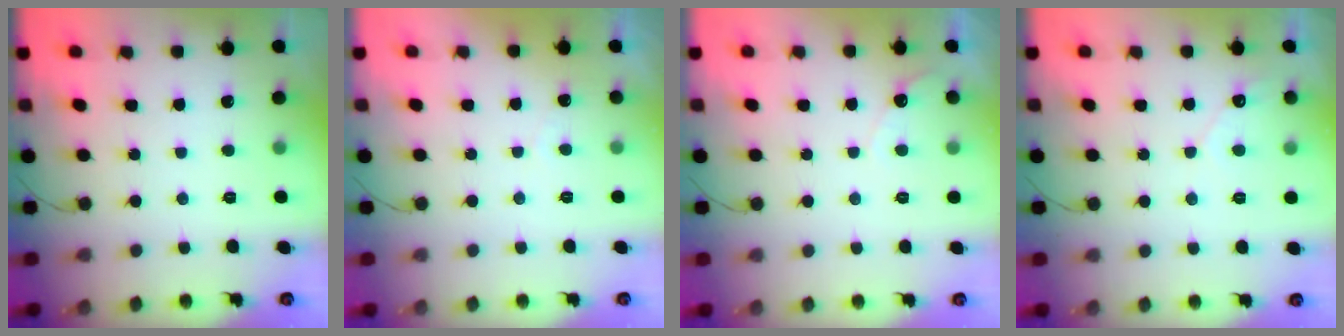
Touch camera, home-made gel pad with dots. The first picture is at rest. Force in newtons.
{"total": 1.8, "press": 1.8, "slide": 0.1}
{"total": 3.6, "press": 3.6, "slide": 0.2}
{"total": 2.9, "press": 2.9, "slide": 0.1}